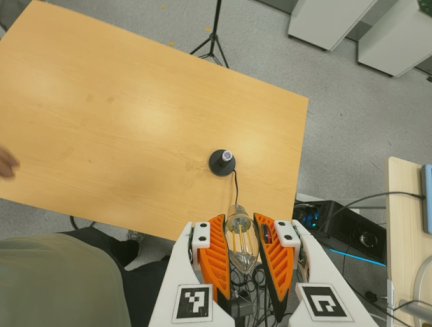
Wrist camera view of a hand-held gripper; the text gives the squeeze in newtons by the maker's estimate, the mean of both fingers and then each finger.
{"total": 21.3, "left": 22.6, "right": 20.0}